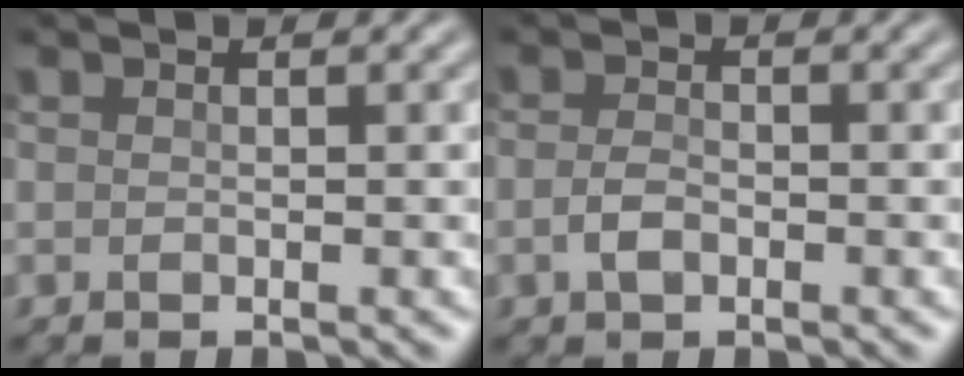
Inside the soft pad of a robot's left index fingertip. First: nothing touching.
{"total": 1.3, "force": [-0.4, 0.7, 1.0], "torque": [-0.023, 0.005, -0.011]}